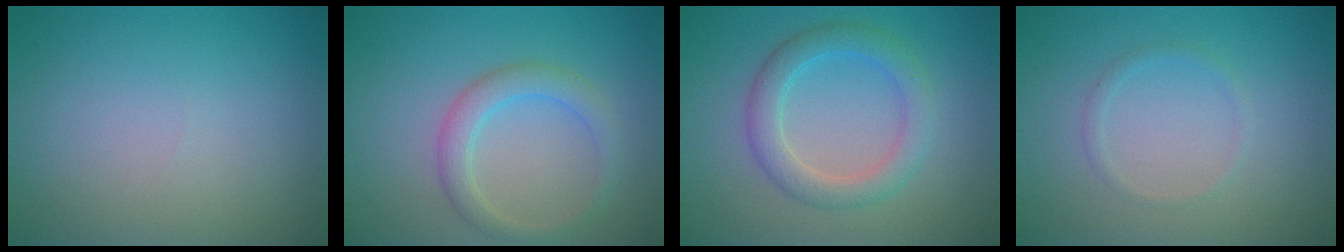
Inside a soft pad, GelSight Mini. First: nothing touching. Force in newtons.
{"total": 2.8, "press": 2.8, "slide": 0.1}
{"total": 3.6, "press": 3.6, "slide": 0.1}
{"total": 0.9, "press": 0.9, "slide": 0.1}